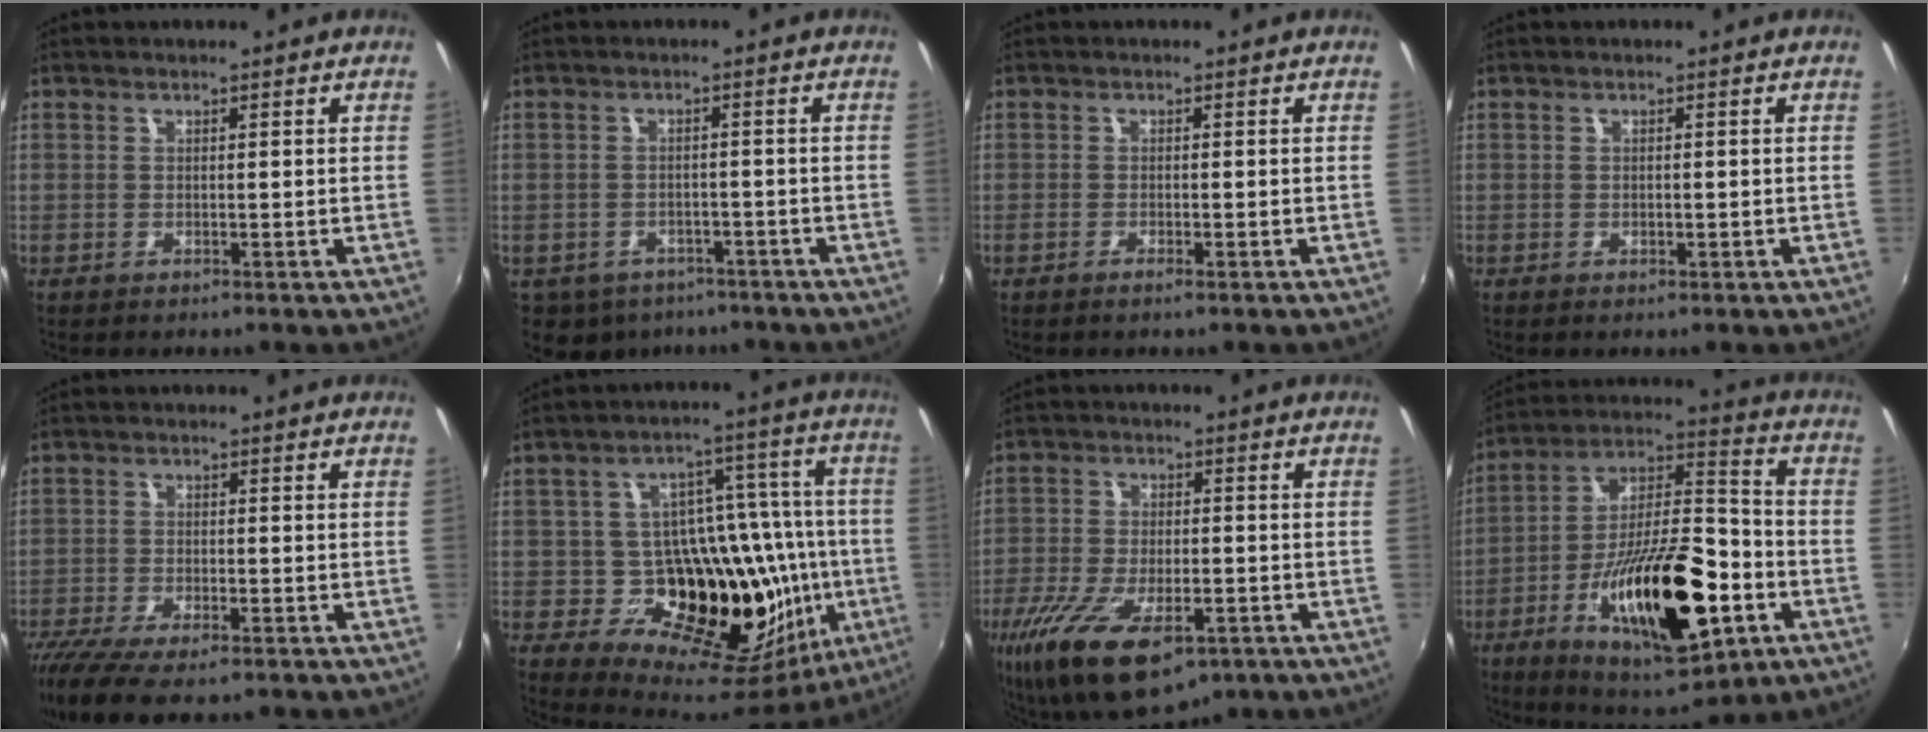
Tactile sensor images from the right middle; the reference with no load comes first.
{"total": 9.3, "force": [-5.8, 6.4, 3.3], "torque": [-0.089, -0.011, -0.075]}
{"total": 1.3, "force": [-1.0, 0.1, 0.9], "torque": [-0.019, -0.004, -0.018]}
{"total": 0.6, "force": [-0.2, 0.5, 0.2], "torque": [-0.003, -0.004, -0.005]}
{"total": 11.3, "force": [-8.6, 3.1, 6.6], "torque": [-0.155, -0.049, -0.155]}
{"total": 25.6, "force": [-4.3, 16.5, 19.2], "torque": [-0.271, 0.014, -0.041]}
{"total": 19.0, "force": [-10.4, 8.4, 13.6], "torque": [-0.284, -0.052, -0.164]}
{"total": 26.2, "force": [-9.6, 10.2, 22.1], "torque": [-0.380, -0.006, -0.143]}